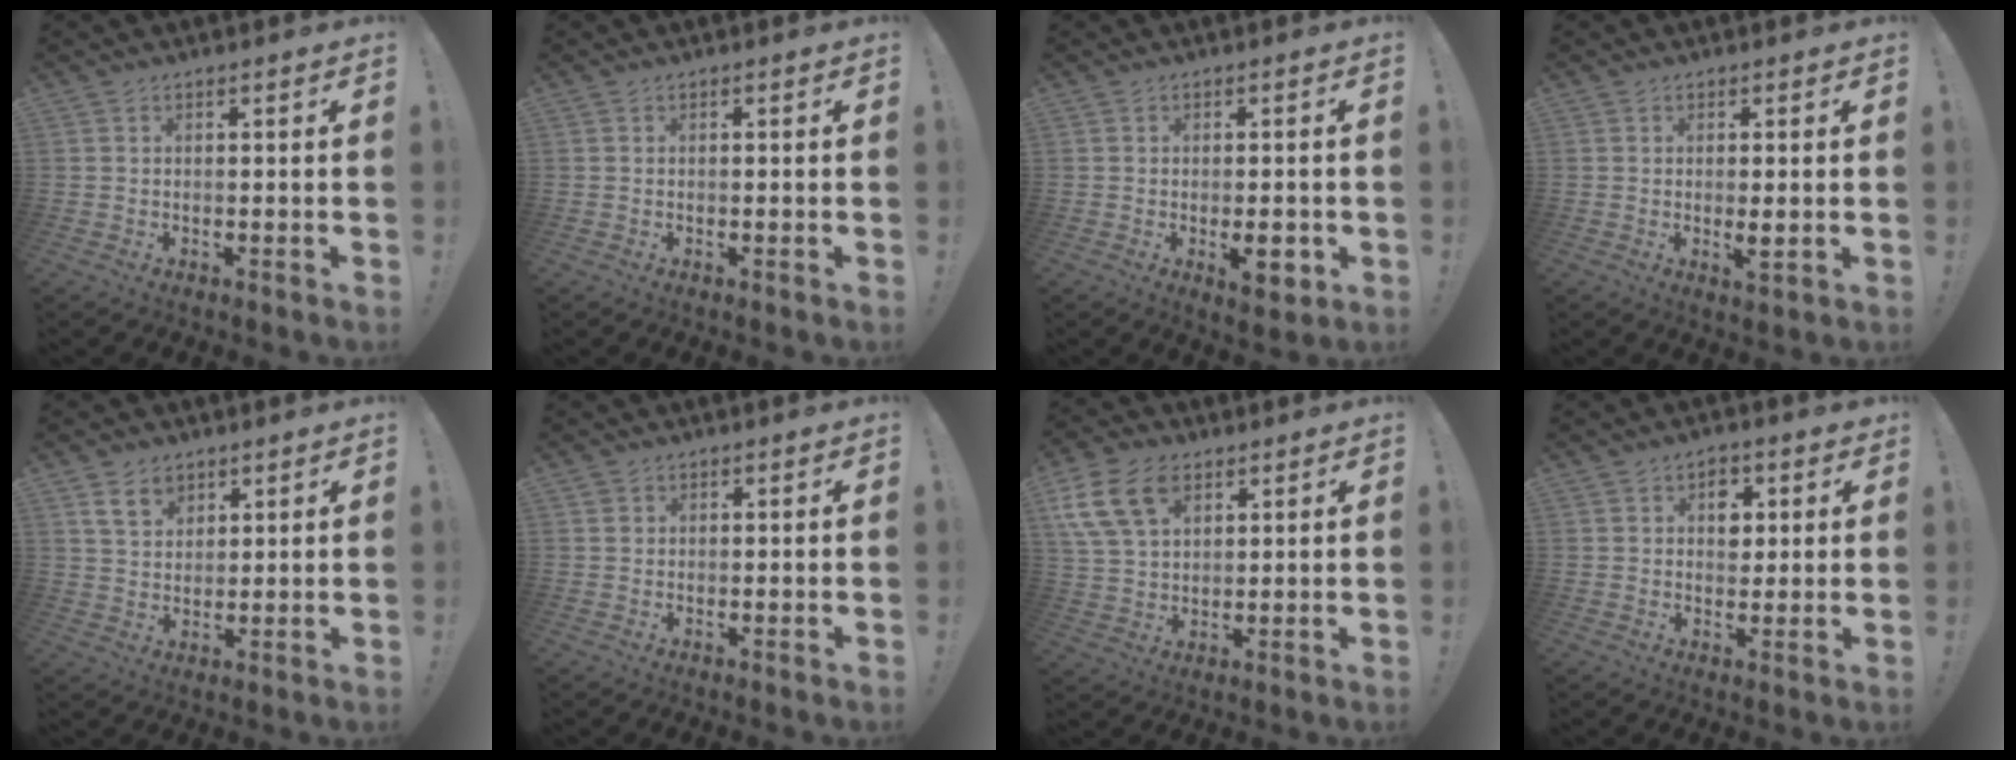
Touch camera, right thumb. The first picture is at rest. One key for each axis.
{"total": 0.0}
{"total": 6.3, "fx": -1.8, "fy": 2.6, "fz": 5.5, "tx": -0.063, "ty": 0.001, "tz": -0.026}
{"total": 3.1, "fx": -0.1, "fy": 0.7, "fz": 3.1, "tx": -0.043, "ty": -0.006, "tz": -0.001}
{"total": 7.6, "fx": 4.6, "fy": 5.2, "fz": 3.1, "tx": -0.047, "ty": -0.018, "tz": 0.089}
{"total": 0.7, "fx": 0.4, "fy": 0.6, "fz": 0.1, "tx": -0.010, "ty": 0.004, "tz": 0.009}
{"total": 14.1, "fx": 6.7, "fy": 9.5, "fz": 8.0, "tx": -0.158, "ty": -0.020, "tz": 0.132}
{"total": 6.4, "fx": 1.8, "fy": 5.0, "fz": 3.5, "tx": -0.024, "ty": -0.007, "tz": 0.024}